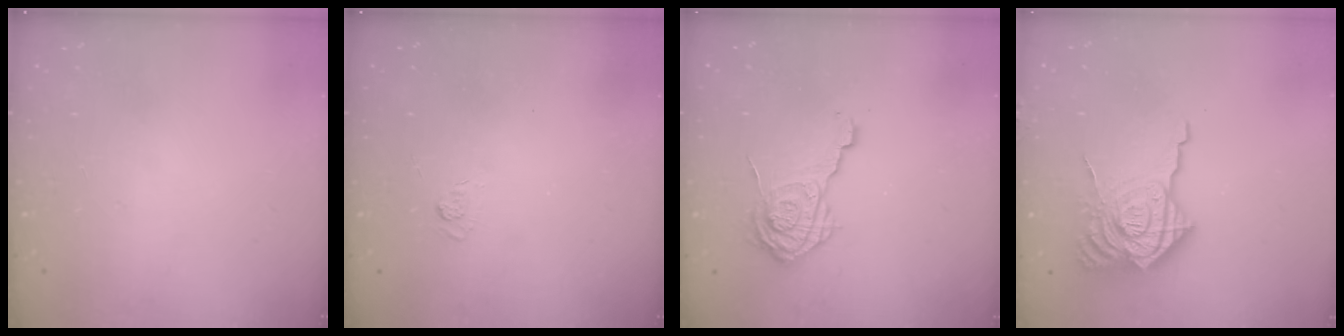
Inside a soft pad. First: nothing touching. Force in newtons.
{"total": 2.2, "press": 1.8, "slide": 1.3}
{"total": 12.2, "press": 12.2, "slide": 0.6}
{"total": 20.1, "press": 20.0, "slide": 2.1}